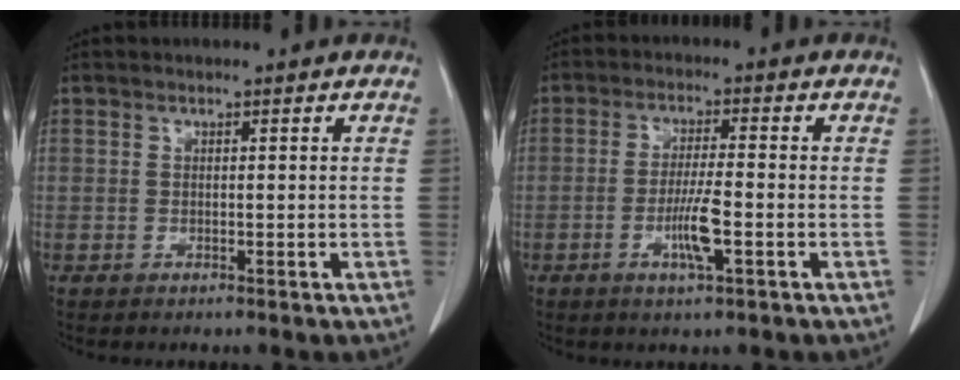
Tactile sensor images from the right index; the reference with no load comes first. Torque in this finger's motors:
{"motor_torque": [0.15, 0.03, 0.10, 0.08]}